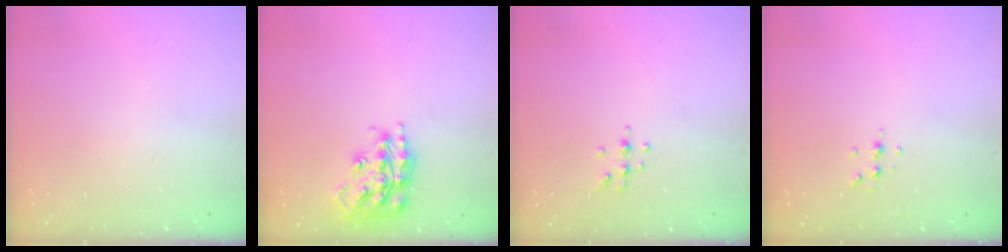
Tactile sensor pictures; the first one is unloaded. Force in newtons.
{"total": 17.0, "press": 16.9, "slide": 1.2}
{"total": 4.7, "press": 4.6, "slide": 1.1}
{"total": 4.7, "press": 4.6, "slide": 1.0}